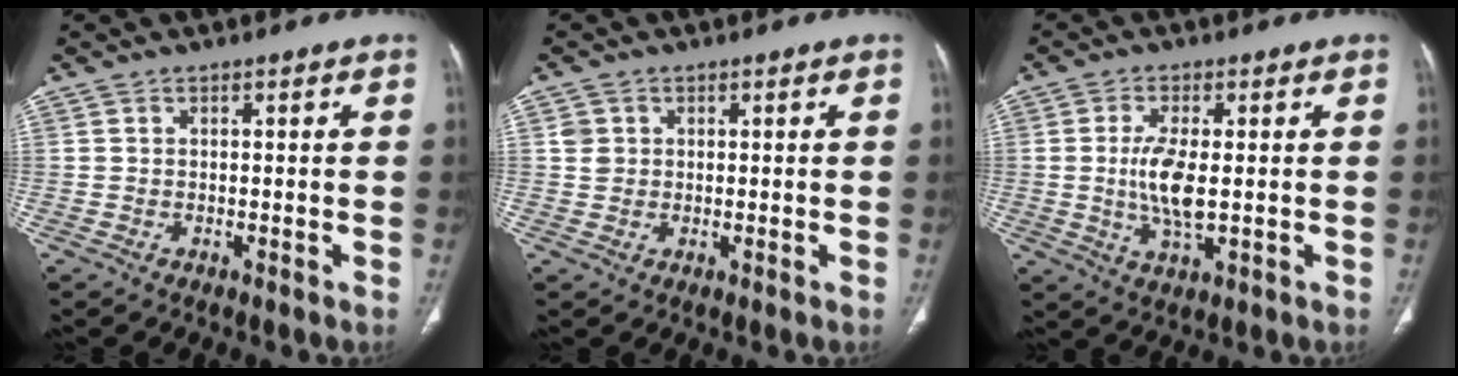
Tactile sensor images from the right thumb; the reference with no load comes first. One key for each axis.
{"total": 2.1, "fx": 0.6, "fy": 1.9, "fz": 0.5, "tx": 0.003, "ty": 0.000, "tz": 0.012}
{"total": 7.4, "fx": 0.1, "fy": 2.7, "fz": 6.9, "tx": -0.143, "ty": -0.012, "tz": 0.003}